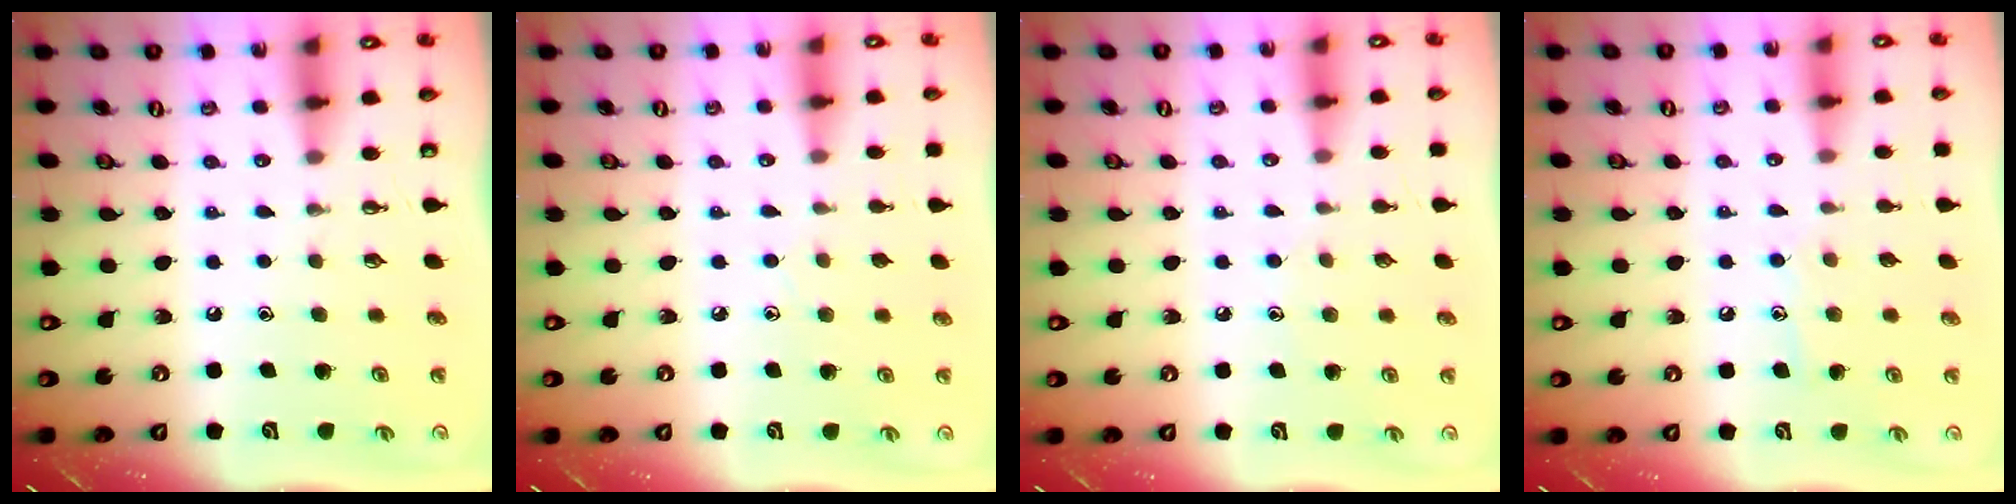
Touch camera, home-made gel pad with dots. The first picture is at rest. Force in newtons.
{"total": 4.6, "press": 4.5, "slide": 0.5}
{"total": 4.9, "press": 4.9, "slide": 0.6}
{"total": 6.6, "press": 6.6, "slide": 0.4}